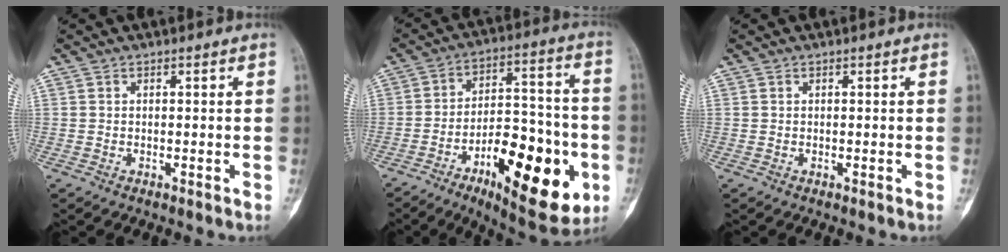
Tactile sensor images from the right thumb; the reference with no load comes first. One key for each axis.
{"total": 22.8, "fx": -8.2, "fy": 9.6, "fz": 19.0, "tx": -0.249, "ty": 0.034, "tz": -0.113}
{"total": 0.0}